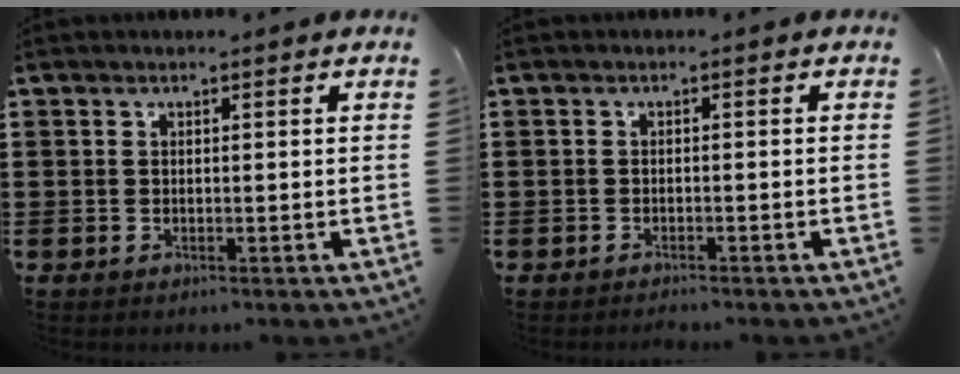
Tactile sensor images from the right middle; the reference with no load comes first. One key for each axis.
{"total": 0.8, "fx": -0.8, "fy": 0.0, "fz": 0.1, "tx": -0.004, "ty": -0.001, "tz": -0.016}